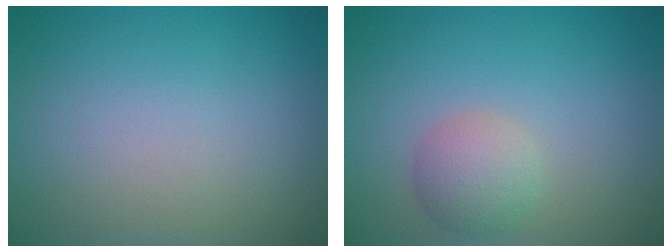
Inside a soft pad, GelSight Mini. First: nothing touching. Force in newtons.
{"total": 2.7, "press": 2.7, "slide": 0.1}